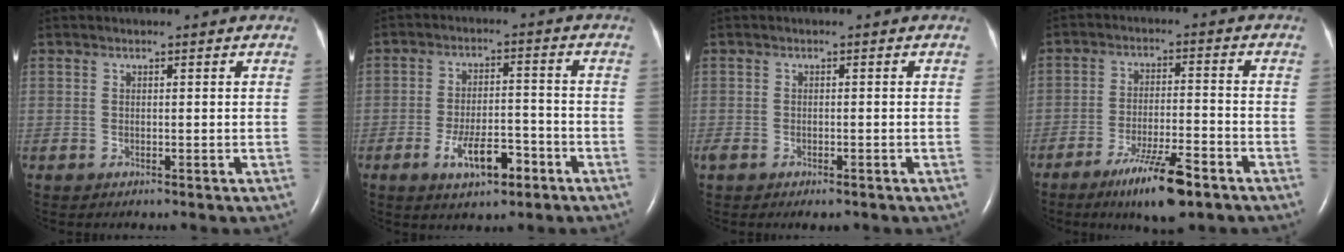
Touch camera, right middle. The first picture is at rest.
{"total": 7.5, "force": [-3.9, 2.7, 5.8], "torque": [-0.104, 0.001, -0.062]}
{"total": 2.3, "force": [-1.5, 0.9, 1.5], "torque": [-0.028, -0.005, -0.019]}
{"total": 9.8, "force": [-6.4, 1.4, 7.4], "torque": [-0.135, -0.017, -0.106]}